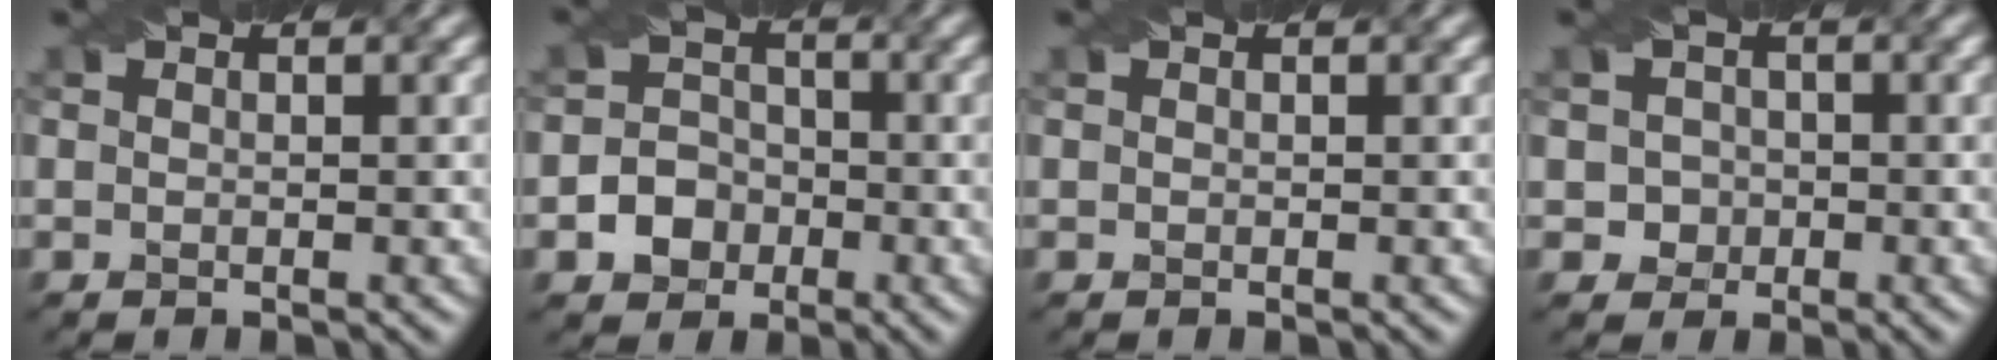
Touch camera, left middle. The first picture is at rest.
{"total": 3.8, "force": [-1.5, 3.3, 1.3], "torque": [-0.001, 0.000, -0.036]}
{"total": 0.0}
{"total": 1.9, "force": [-0.2, 1.9, 0.3], "torque": [0.007, 0.000, 0.001]}